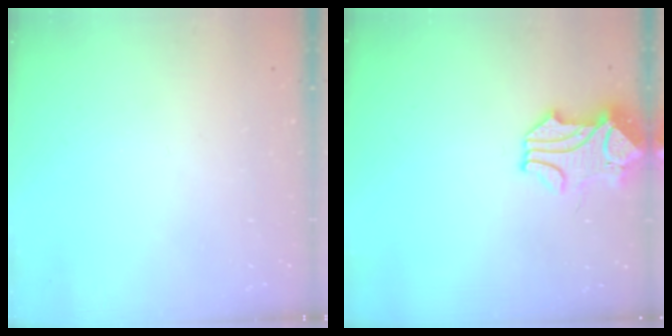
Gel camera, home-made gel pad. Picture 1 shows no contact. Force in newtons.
{"total": 1.2, "press": 1.0, "slide": 0.8}